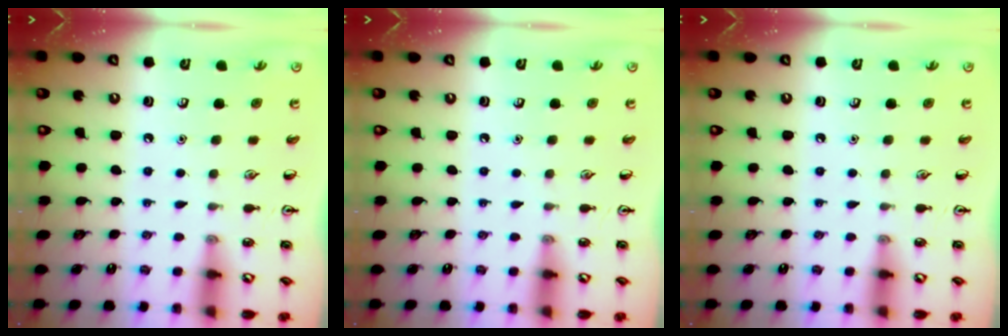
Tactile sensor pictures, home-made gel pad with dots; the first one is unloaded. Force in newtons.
{"total": 0.0}
{"total": 0.0}